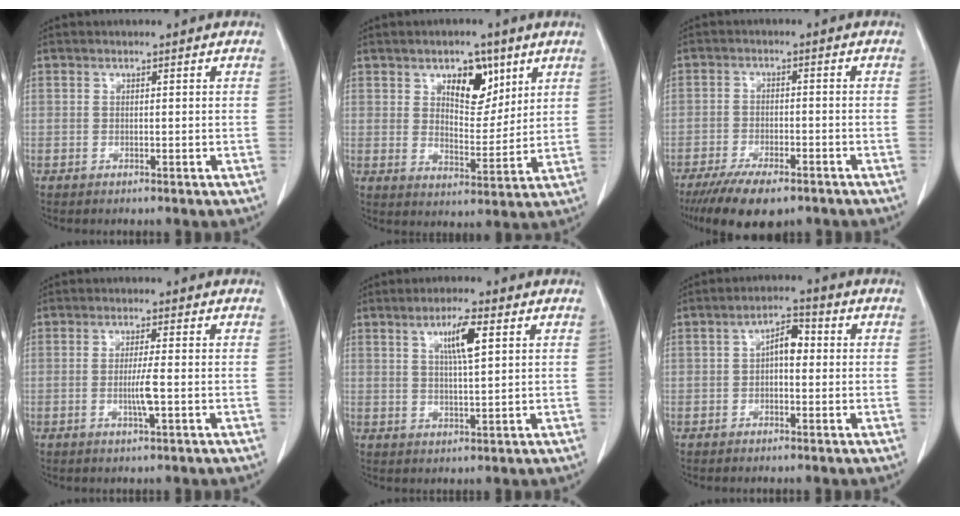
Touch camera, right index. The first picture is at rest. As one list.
[{"total": 7.8, "force": [4.2, 3.9, 5.3], "torque": [-0.078, 0.003, 0.070]}, {"total": 9.7, "force": [-7.1, 3.2, 5.9], "torque": [-0.091, -0.012, -0.110]}, {"total": 3.4, "force": [-0.7, -0.2, 3.3], "torque": [-0.065, -0.006, -0.013]}, {"total": 5.6, "force": [2.2, 0.5, 5.1], "torque": [-0.090, 0.000, 0.038]}, {"total": 4.8, "force": [0.1, 2.1, 4.3], "torque": [-0.075, 0.024, -0.002]}]